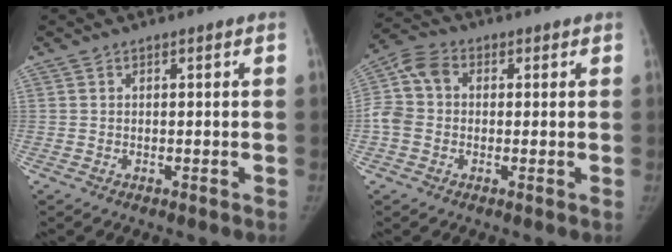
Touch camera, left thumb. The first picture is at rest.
{"total": 7.6, "force": [-0.2, 6.3, 4.3], "torque": [-0.086, 0.025, -0.018]}